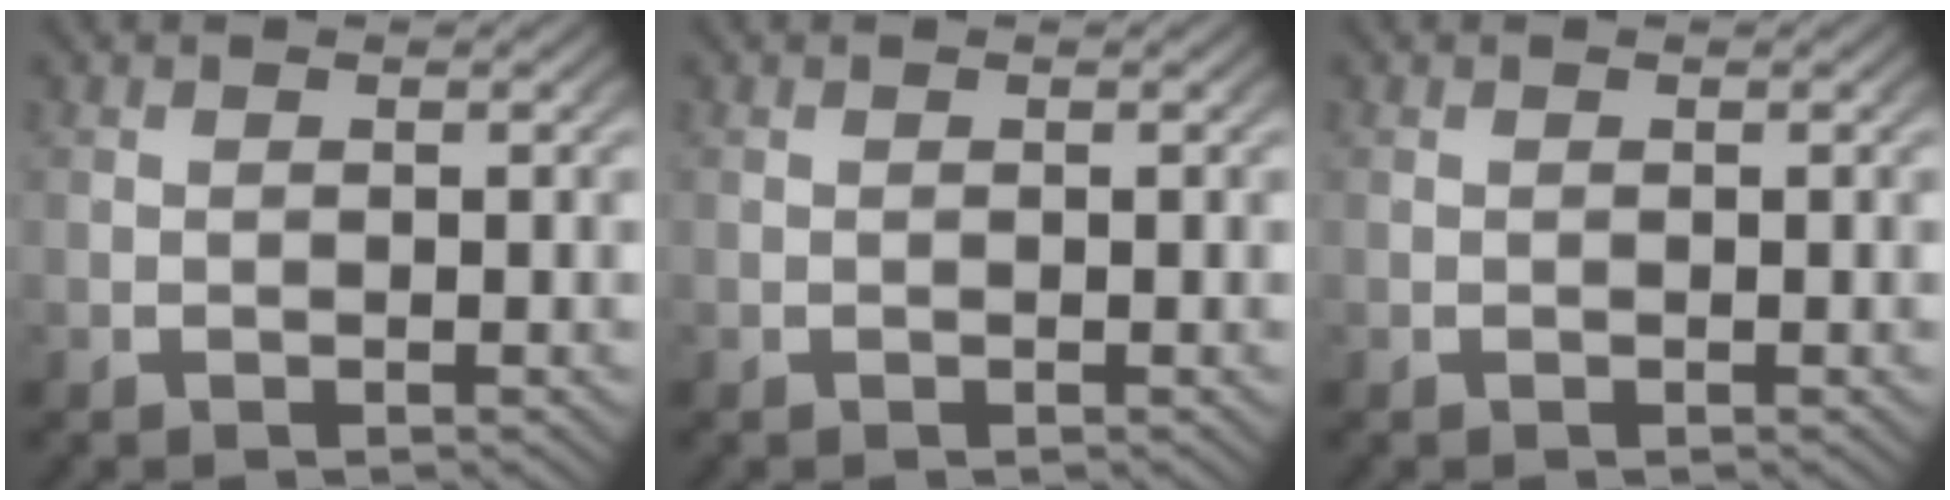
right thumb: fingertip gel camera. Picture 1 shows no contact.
{"total": 0.0}
{"total": 0.0}